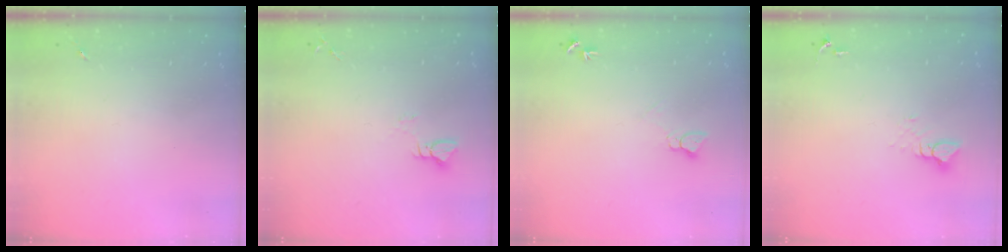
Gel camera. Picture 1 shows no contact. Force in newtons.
{"total": 3.0, "press": 3.0, "slide": 0.3}
{"total": 4.4, "press": 4.4, "slide": 0.4}
{"total": 3.5, "press": 3.5, "slide": 0.2}